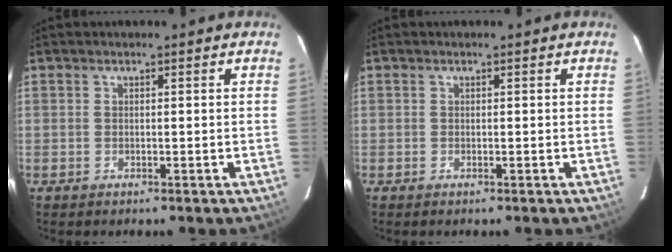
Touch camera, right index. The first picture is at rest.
{"total": 0.0}